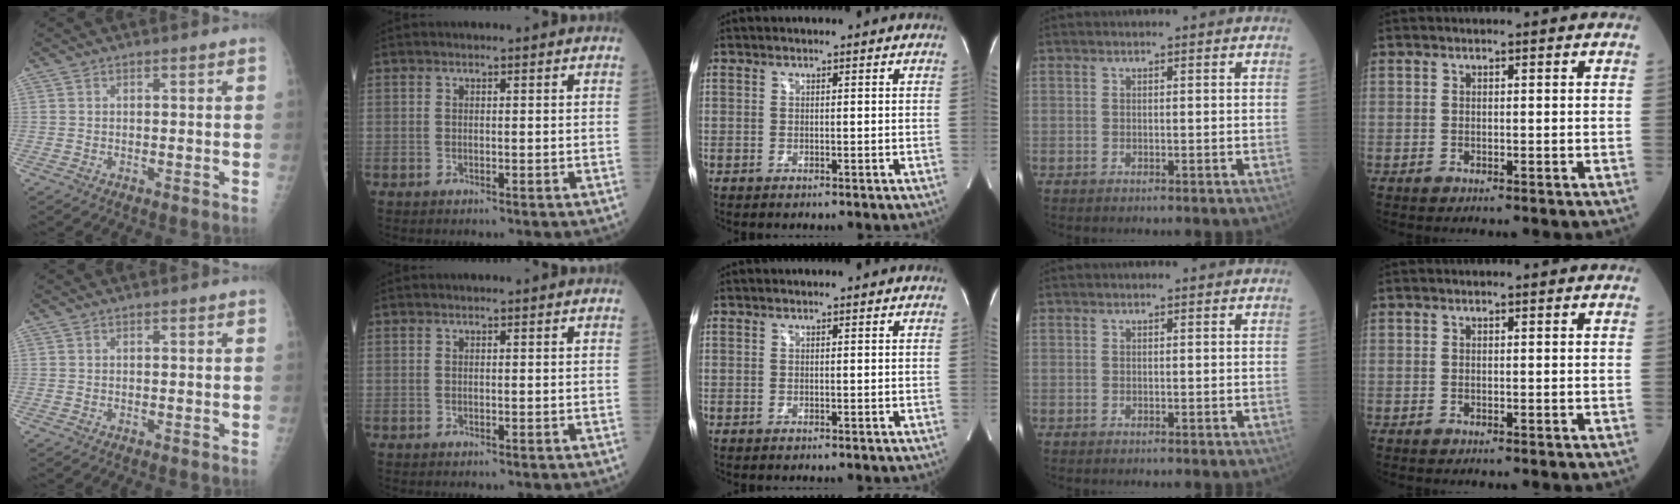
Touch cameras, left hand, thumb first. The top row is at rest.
{}